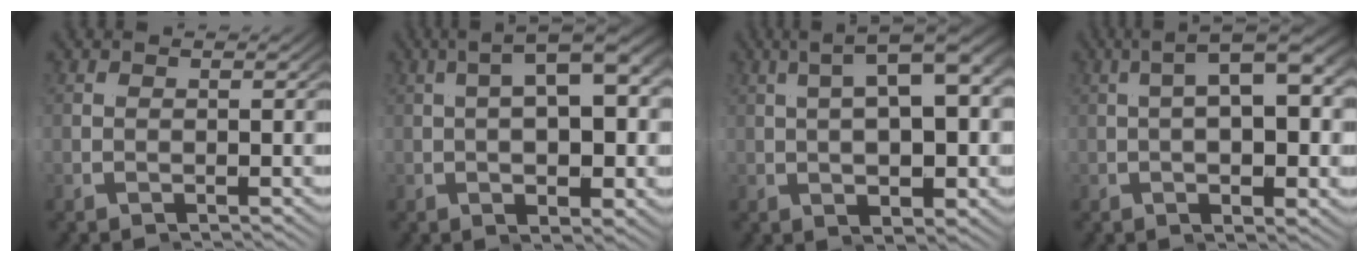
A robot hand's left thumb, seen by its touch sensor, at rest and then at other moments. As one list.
[{"total": 5.8, "force": [0.7, 1.3, 5.6], "torque": [-0.067, 0.040, -0.006]}, {"total": 6.2, "force": [0.7, 1.3, 6.0], "torque": [-0.065, 0.044, -0.007]}, {"total": 5.8, "force": [0.9, 1.4, 5.6], "torque": [-0.070, 0.037, -0.006]}]